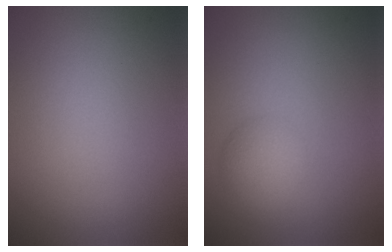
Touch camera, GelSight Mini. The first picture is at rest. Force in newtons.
{"total": 2.6, "press": 2.6, "slide": 0.1}